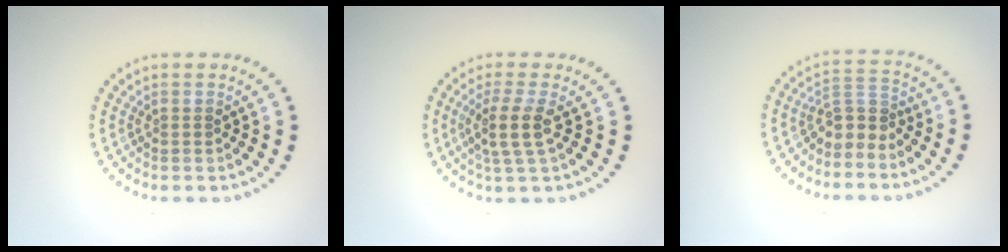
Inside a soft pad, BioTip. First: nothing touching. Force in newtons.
{"total": 2.8, "press": 2.3, "slide": 1.6}
{"total": 2.6, "press": 1.8, "slide": 1.8}